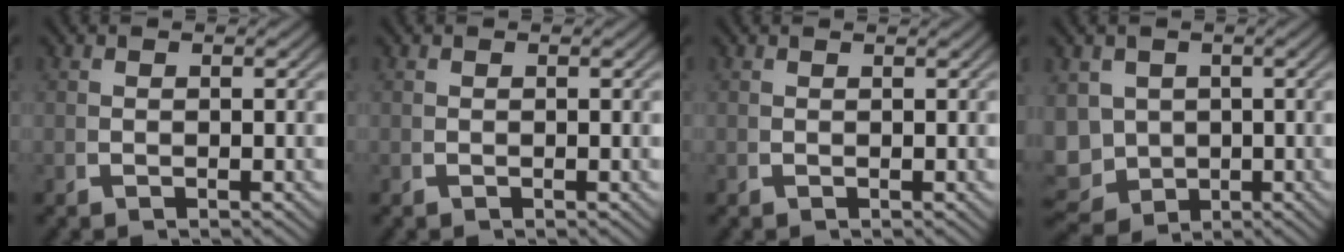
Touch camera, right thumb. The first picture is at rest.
{"total": 0.0}
{"total": 0.0}
{"total": 9.6, "force": [-2.1, 8.3, 4.3], "torque": [-0.112, -0.058, -0.010]}